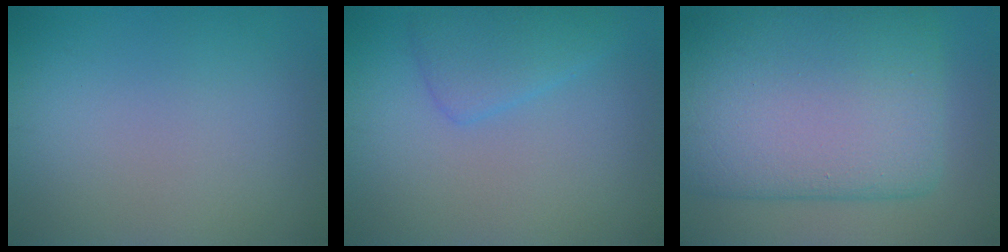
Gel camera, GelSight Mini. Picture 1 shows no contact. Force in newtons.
{"total": 2.8, "press": 2.8, "slide": 0.2}
{"total": 14.0, "press": 14.0, "slide": 0.7}